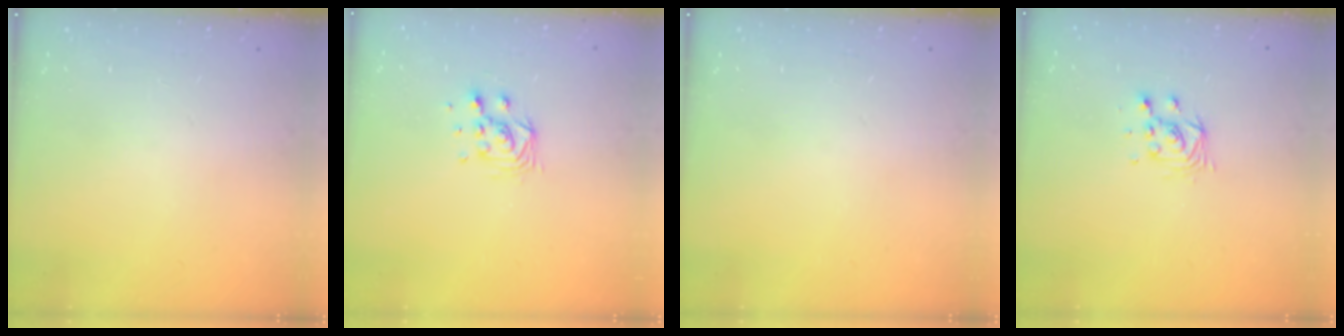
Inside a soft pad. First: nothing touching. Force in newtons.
{"total": 7.0, "press": 7.0, "slide": 0.5}
{"total": 0.0}
{"total": 4.2, "press": 4.2, "slide": 0.3}